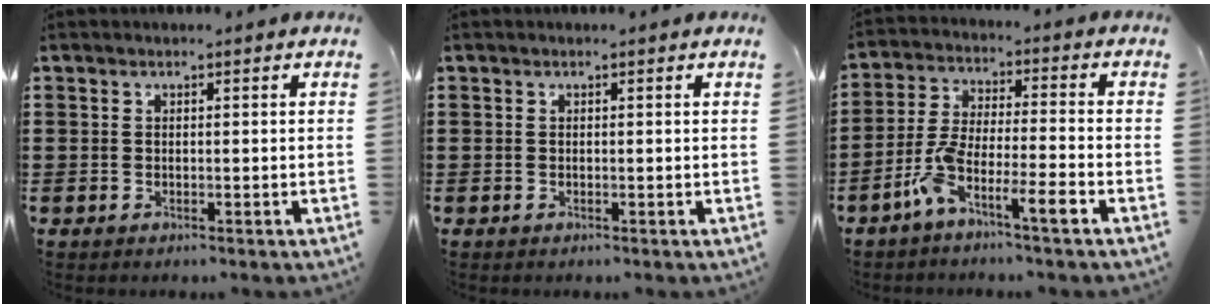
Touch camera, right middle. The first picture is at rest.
{"total": 0.0}
{"total": 7.0, "force": [-4.9, 0.5, 5.0], "torque": [-0.104, -0.003, -0.097]}